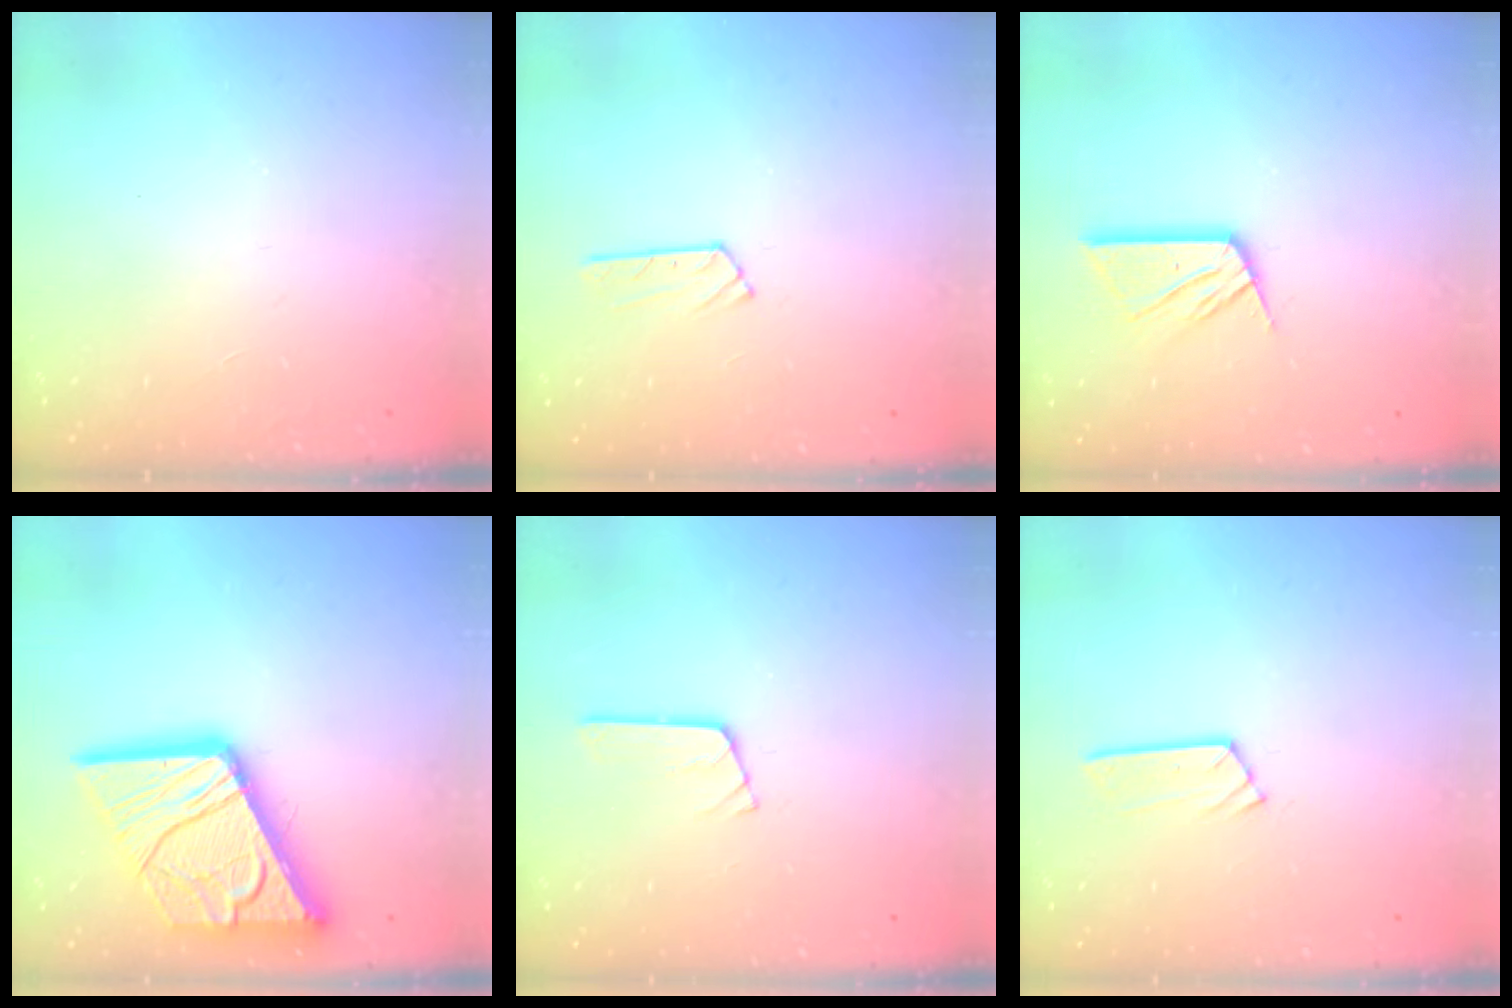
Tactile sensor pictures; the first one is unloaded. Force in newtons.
{"total": 4.0, "press": 3.9, "slide": 0.4}
{"total": 10.8, "press": 10.7, "slide": 0.9}
{"total": 22.7, "press": 22.6, "slide": 2.7}
{"total": 3.0, "press": 2.9, "slide": 0.4}
{"total": 3.3, "press": 3.2, "slide": 0.2}